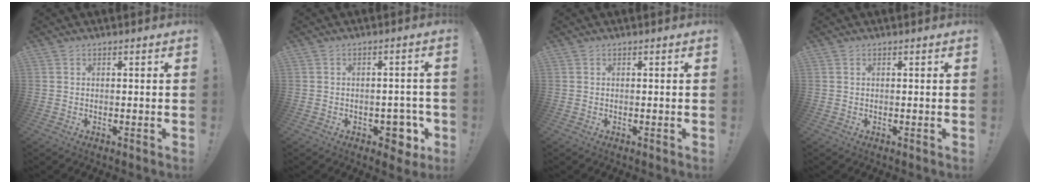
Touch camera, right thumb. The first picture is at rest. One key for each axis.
{"total": 7.2, "fx": -2.8, "fy": 5.4, "fz": 3.8, "tx": -0.028, "ty": 0.018, "tz": -0.041}
{"total": 0.0}
{"total": 0.0}